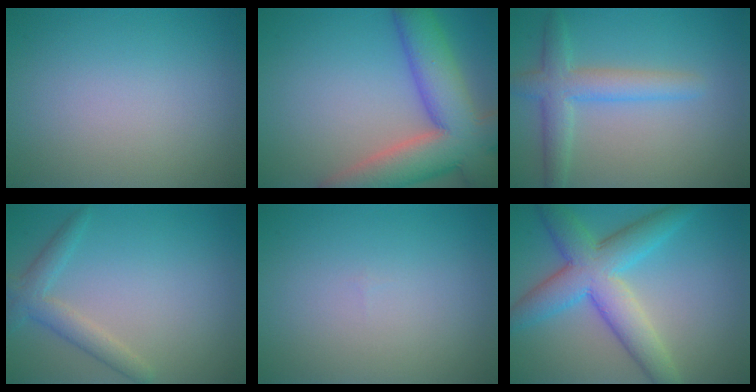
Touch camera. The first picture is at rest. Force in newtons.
{"total": 10.9, "press": 10.9, "slide": 0.8}
{"total": 3.9, "press": 3.9, "slide": 0.2}
{"total": 2.6, "press": 2.6, "slide": 0.1}
{"total": 0.0}
{"total": 7.5, "press": 7.5, "slide": 0.1}